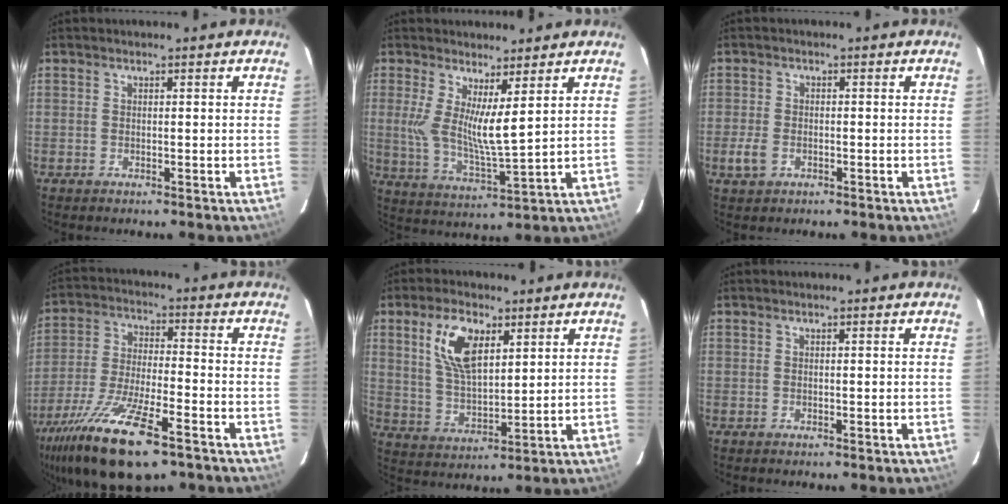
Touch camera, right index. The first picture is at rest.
{"total": 8.1, "force": [3.5, 1.2, 7.2], "torque": [-0.139, -0.023, 0.065]}
{"total": 3.3, "force": [-1.5, 2.2, 1.9], "torque": [-0.047, -0.002, -0.027]}
{"total": 18.9, "force": [-12.3, 5.2, 13.4], "torque": [-0.272, -0.054, -0.226]}
{"total": 10.5, "force": [4.6, 5.1, 8.0], "torque": [-0.152, 0.008, 0.096]}
{"total": 0.0}